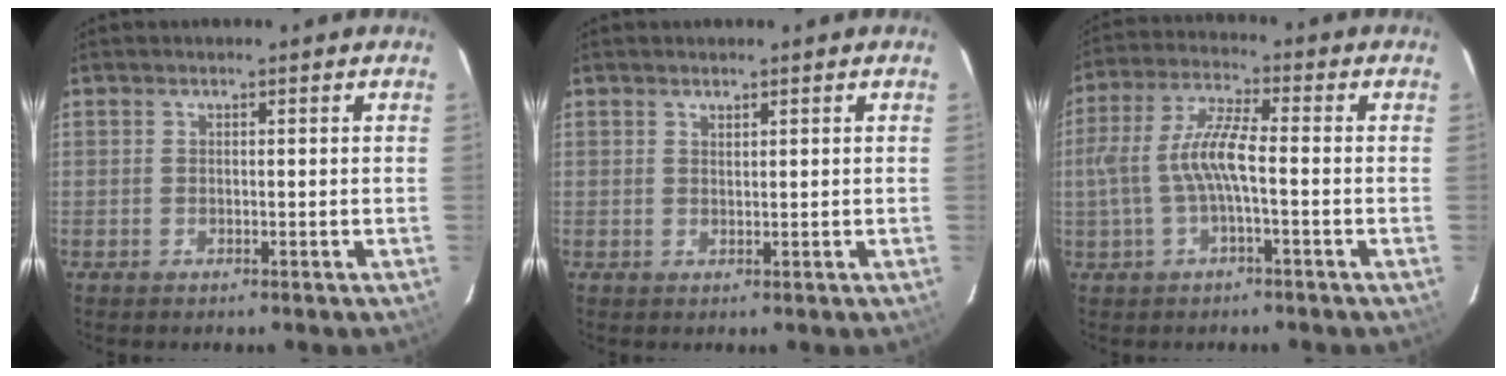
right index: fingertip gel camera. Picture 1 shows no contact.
{"total": 0.7, "force": [0.6, 0.2, 0.2], "torque": [-0.004, 0.000, 0.012]}
{"total": 8.8, "force": [-1.5, 1.9, 8.4], "torque": [-0.180, 0.007, -0.024]}